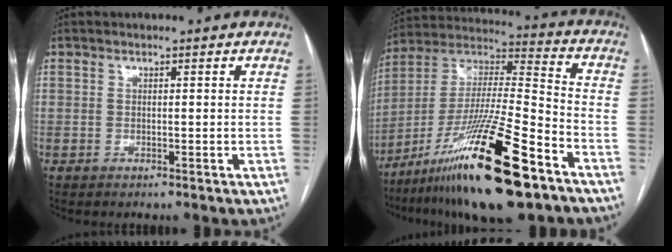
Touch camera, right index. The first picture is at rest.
{"total": 24.1, "force": [-14.1, 2.4, 19.4], "torque": [-0.357, -0.028, -0.246]}